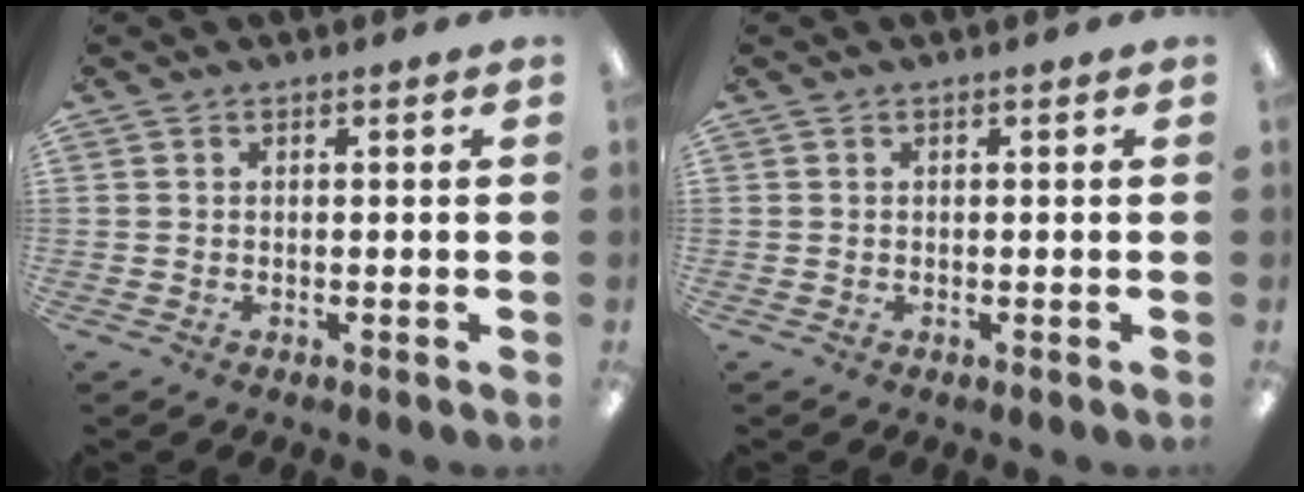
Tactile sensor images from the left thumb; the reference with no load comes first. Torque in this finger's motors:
{"motor_torque": [0.00, 0.00, 0.00, 0.00, 0.00]}